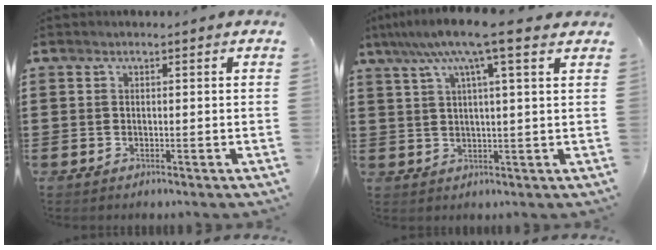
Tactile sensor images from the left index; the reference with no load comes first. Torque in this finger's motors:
{"motor_torque": [2.14, 0.00, 1.06, 0.21]}